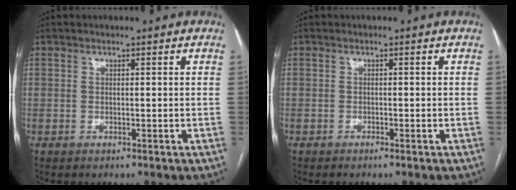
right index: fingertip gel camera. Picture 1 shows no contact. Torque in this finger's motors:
{"motor_torque": [0.22, -0.25, 0.09, 0.01]}